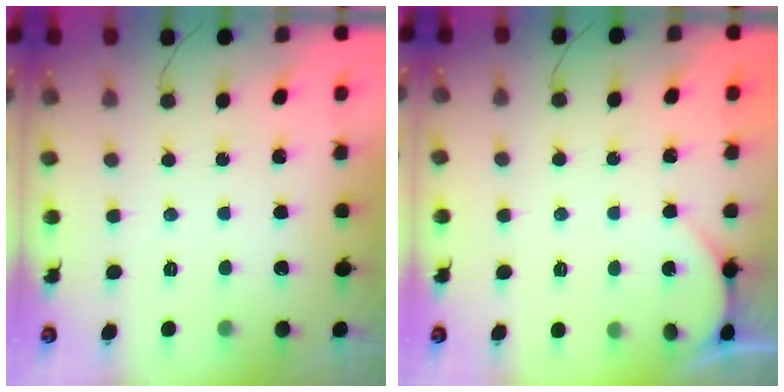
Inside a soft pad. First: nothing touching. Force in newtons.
{"total": 2.4, "press": 2.4, "slide": 0.3}